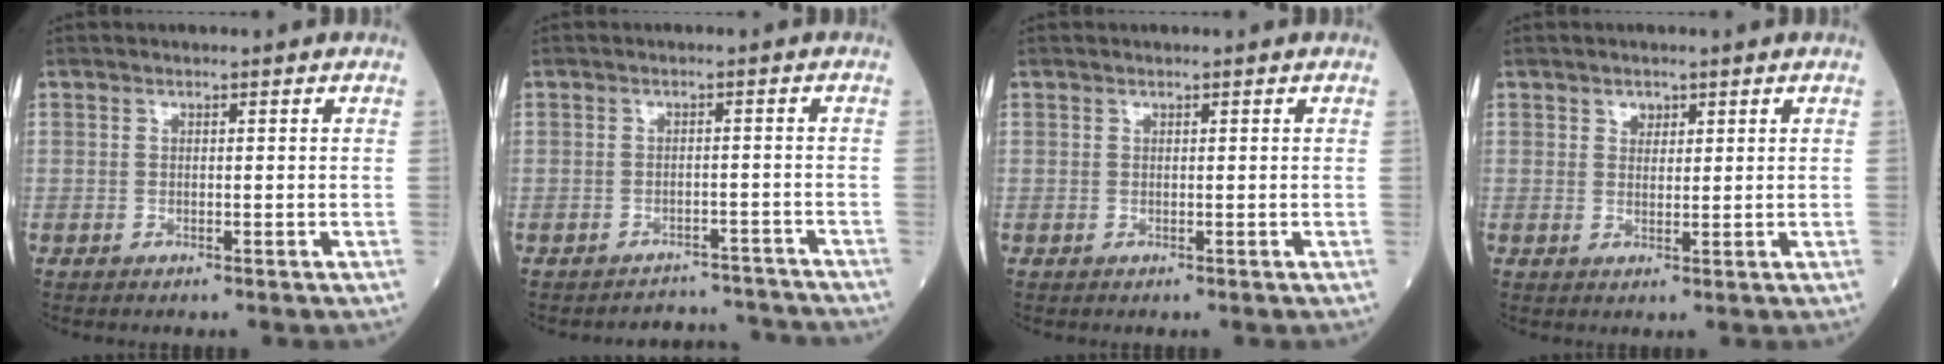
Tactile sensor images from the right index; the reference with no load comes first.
{"total": 6.8, "force": [-6.6, 1.2, -1.1], "torque": [0.018, 0.018, -0.084]}
{"total": 0.0}
{"total": 1.8, "force": [1.1, 1.3, 0.8], "torque": [-0.014, 0.000, 0.018]}